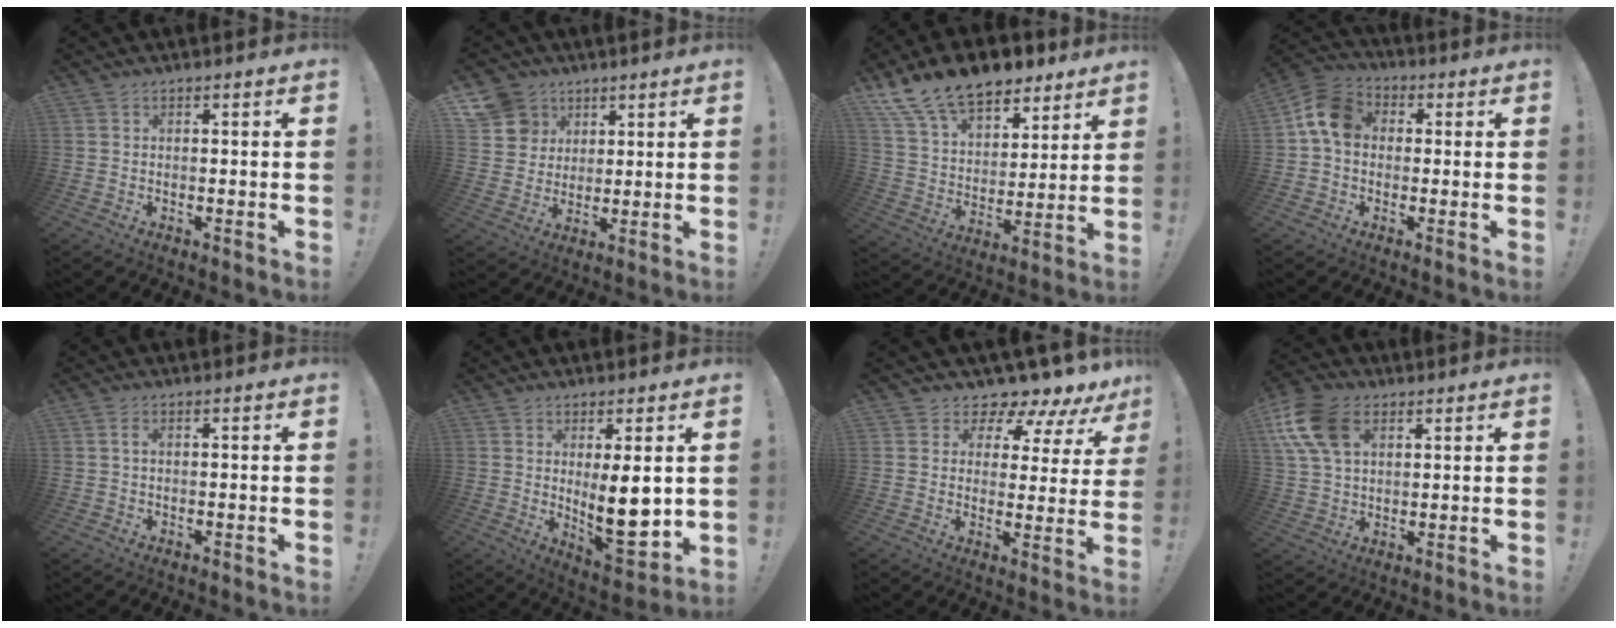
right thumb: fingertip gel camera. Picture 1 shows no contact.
{"total": 10.9, "force": [5.7, 9.0, 2.2], "torque": [-0.035, -0.032, 0.118]}
{"total": 16.8, "force": [12.7, 8.9, 6.6], "torque": [-0.123, -0.083, 0.239]}
{"total": 11.0, "force": [1.5, 8.3, 7.1], "torque": [-0.116, 0.020, 0.036]}
{"total": 1.3, "force": [0.1, 0.5, 1.2], "torque": [-0.026, 0.004, 0.001]}
{"total": 12.5, "force": [1.1, 3.6, 11.9], "torque": [-0.173, -0.027, 0.022]}
{"total": 5.5, "force": [4.9, 2.4, 1.0], "torque": [-0.008, -0.067, 0.085]}
{"total": 14.4, "force": [5.7, 9.3, 9.4], "torque": [-0.184, -0.015, 0.110]}